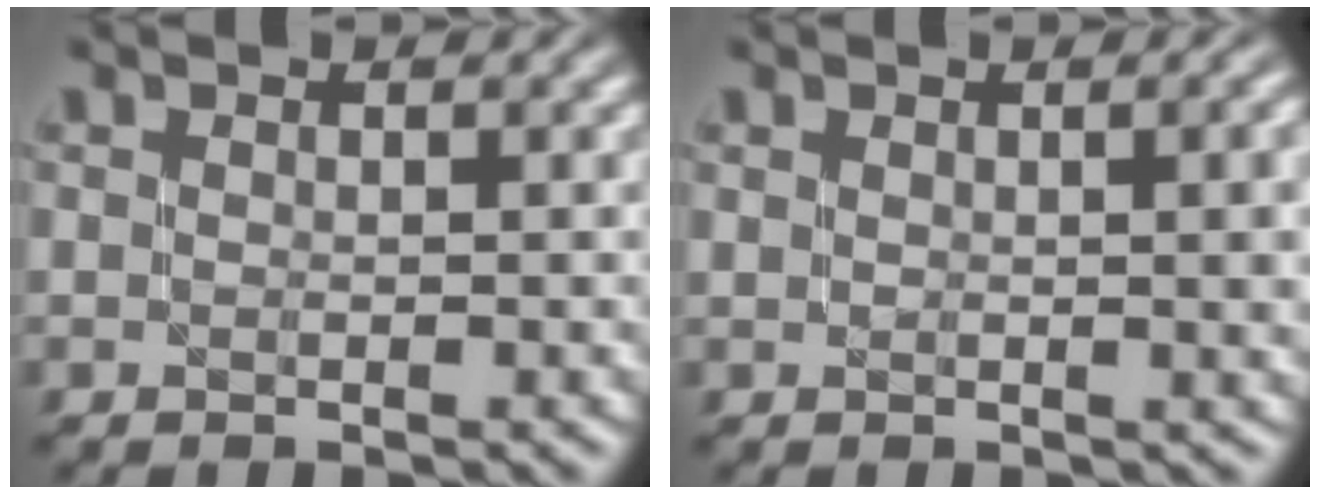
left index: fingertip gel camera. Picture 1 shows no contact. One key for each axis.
{"total": 3.5, "fx": 0.7, "fy": 1.2, "fz": 3.2, "tx": -0.037, "ty": 0.002, "tz": 0.017}